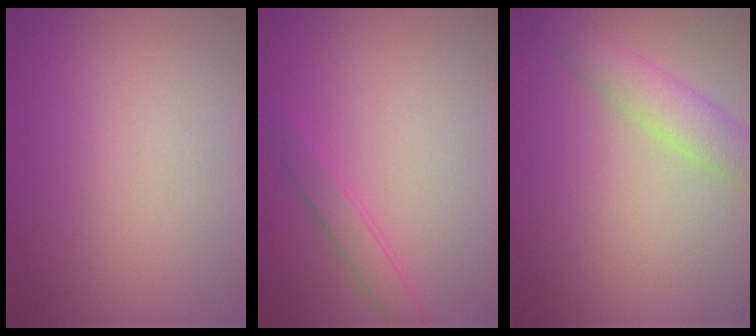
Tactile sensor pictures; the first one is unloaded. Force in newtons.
{"total": 1.6, "press": 1.6, "slide": 0.0}
{"total": 3.7, "press": 3.7, "slide": 0.2}